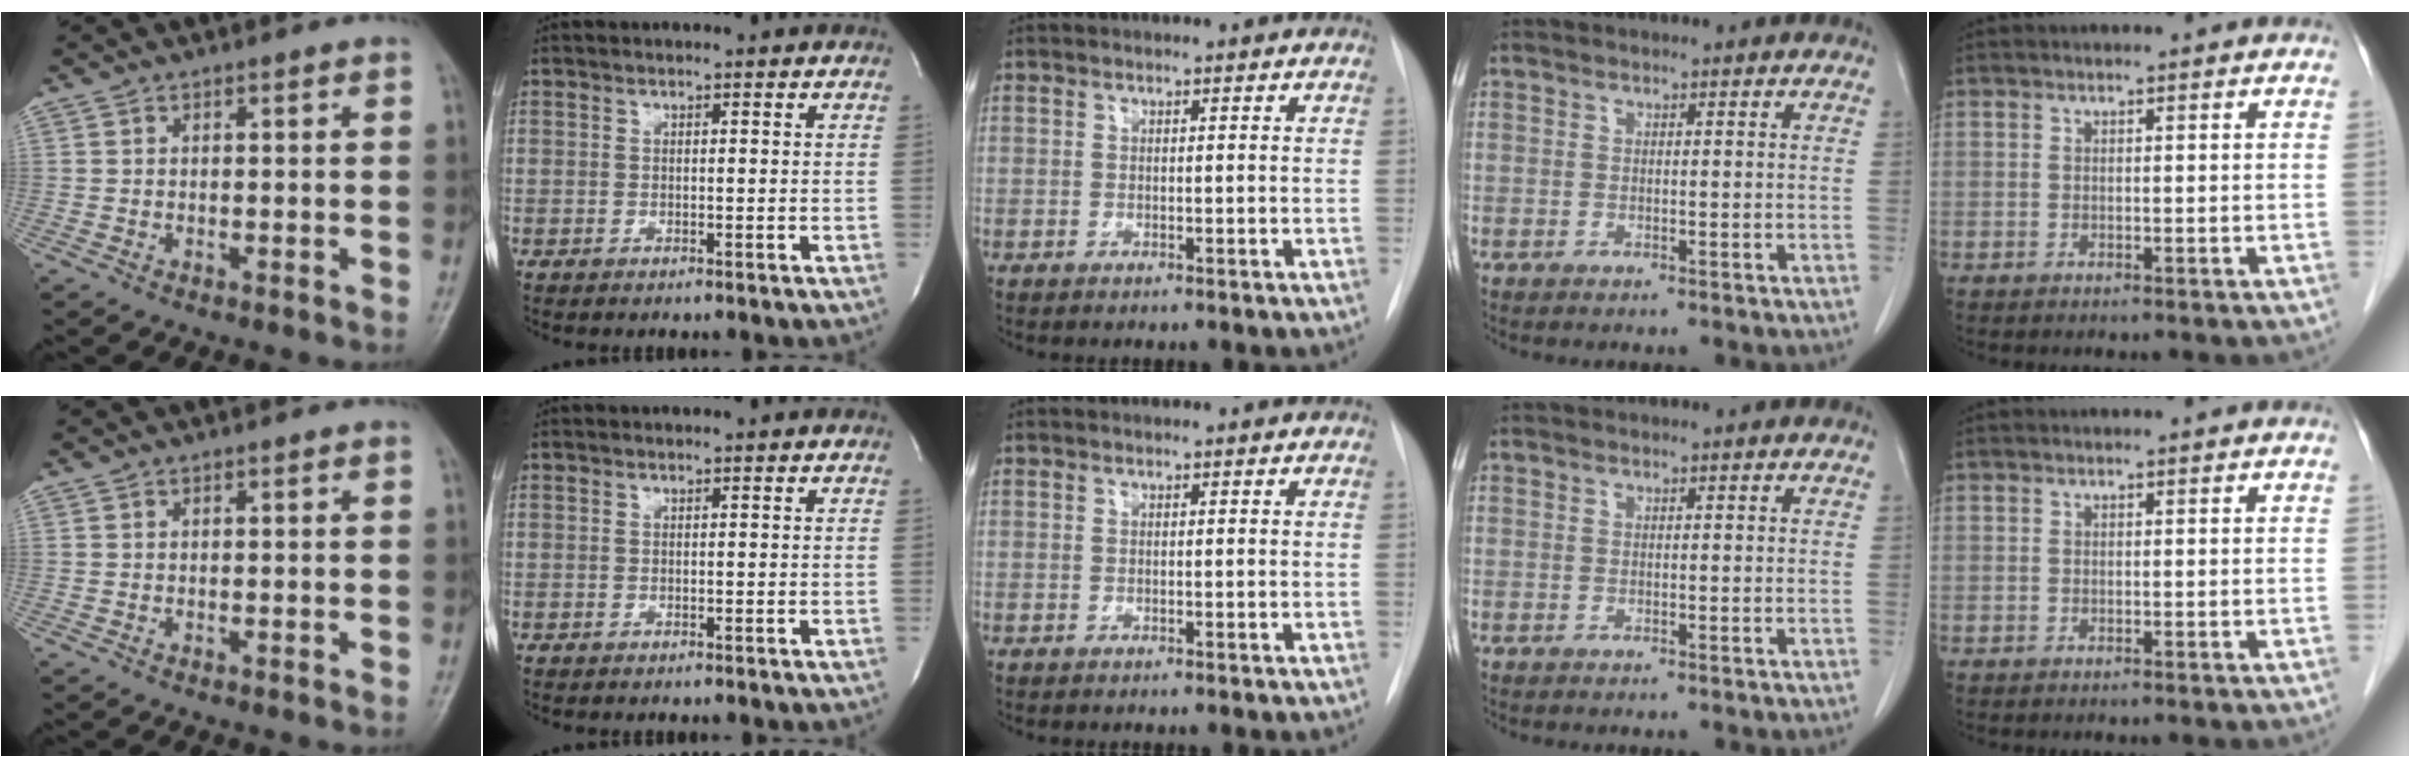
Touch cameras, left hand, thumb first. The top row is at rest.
{}